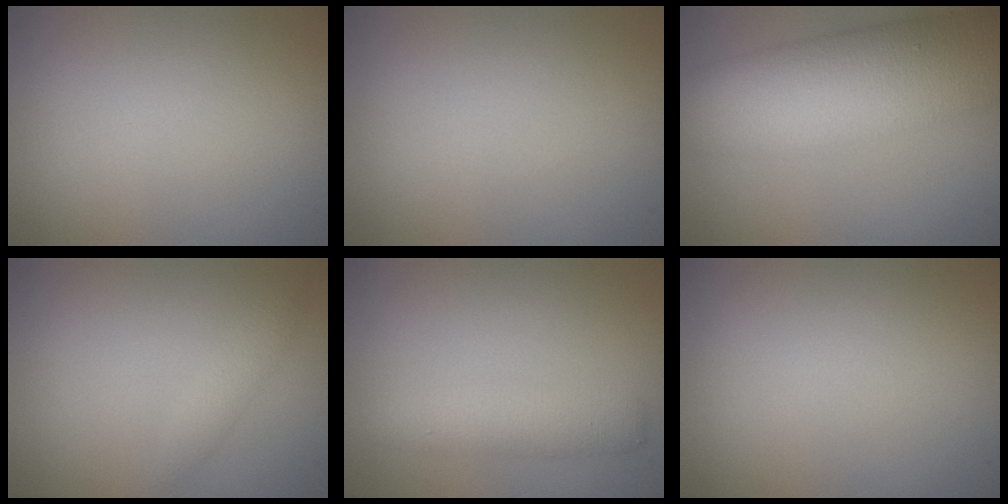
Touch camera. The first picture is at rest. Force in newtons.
{"total": 0.0}
{"total": 11.8, "press": 11.8, "slide": 0.6}
{"total": 1.3, "press": 1.3, "slide": 0.0}
{"total": 2.9, "press": 2.9, "slide": 0.1}
{"total": 0.0}